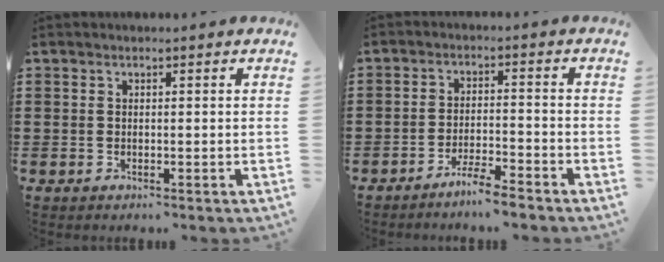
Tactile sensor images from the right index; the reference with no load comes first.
{"total": 4.1, "force": [-3.8, -0.2, 1.4], "torque": [-0.032, -0.001, -0.076]}